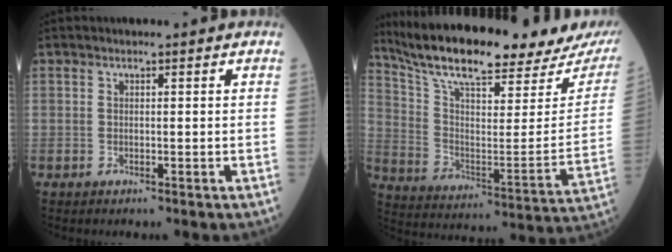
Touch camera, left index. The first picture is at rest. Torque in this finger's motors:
{"motor_torque": [0.96, -1.18, 0.26, 0.10]}